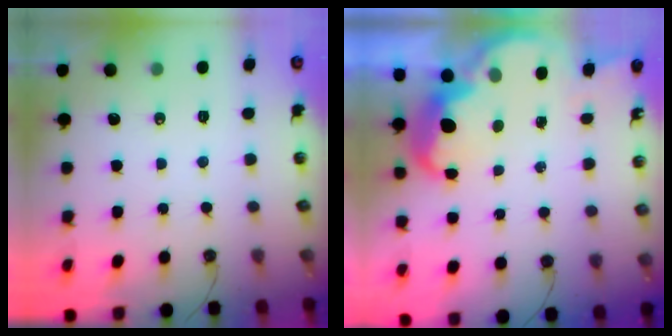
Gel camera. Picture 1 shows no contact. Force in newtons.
{"total": 6.2, "press": 6.2, "slide": 0.7}